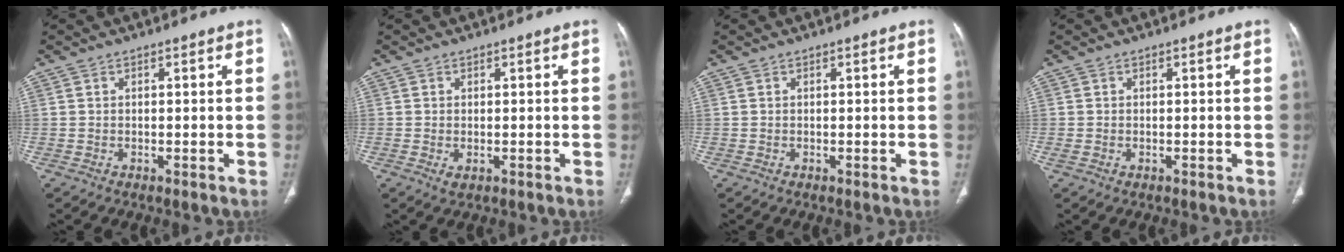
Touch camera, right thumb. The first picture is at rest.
{"total": 1.2, "force": [-0.3, 0.7, 0.9], "torque": [-0.018, -0.004, -0.001]}
{"total": 0.0}
{"total": 0.8, "force": [-0.2, 0.6, 0.5], "torque": [-0.021, 0.000, -0.001]}